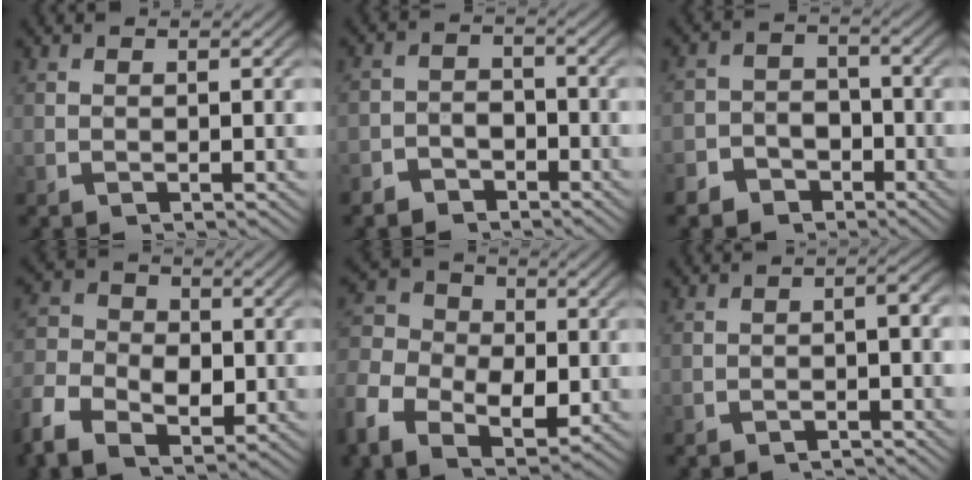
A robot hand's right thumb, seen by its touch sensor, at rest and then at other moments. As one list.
[{"total": 3.5, "force": [-2.9, 1.9, 0.3], "torque": [0.011, -0.014, -0.049]}, {"total": 5.6, "force": [-3.7, 4.0, 1.1], "torque": [0.005, -0.025, -0.060]}, {"total": 5.8, "force": [-1.4, 4.3, 3.6], "torque": [-0.064, -0.013, -0.027]}, {"total": 9.1, "force": [-0.2, 7.0, 5.9], "torque": [-0.115, -0.020, -0.007]}, {"total": 2.2, "force": [-1.6, 0.5, 1.3], "torque": [-0.017, -0.001, -0.026]}]